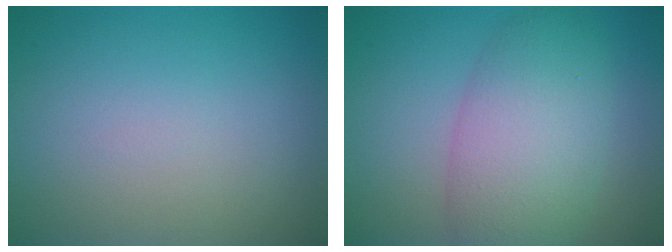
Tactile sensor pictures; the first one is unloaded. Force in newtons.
{"total": 6.9, "press": 6.9, "slide": 0.4}